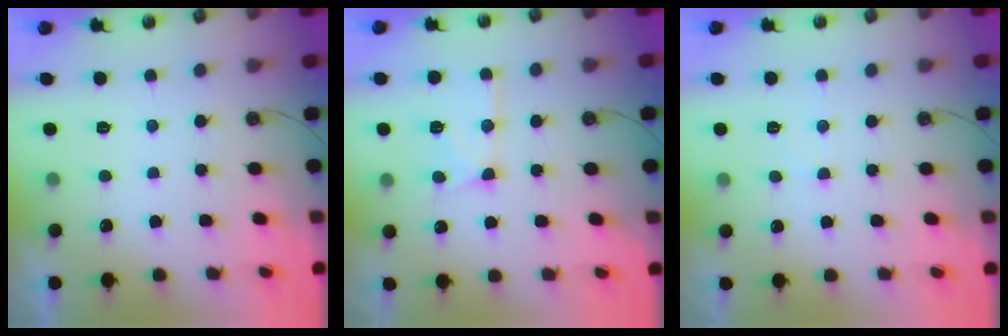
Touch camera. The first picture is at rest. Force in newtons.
{"total": 13.2, "press": 13.1, "slide": 1.3}
{"total": 2.7, "press": 2.7, "slide": 0.3}